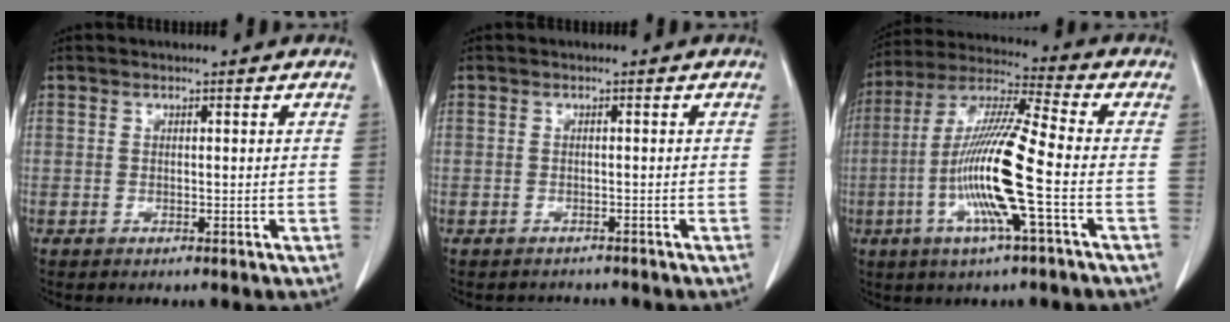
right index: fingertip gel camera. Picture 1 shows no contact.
{"total": 1.9, "force": [-1.7, 0.8, -0.3], "torque": [0.001, -0.001, -0.025]}
{"total": 14.7, "force": [-3.4, 0.1, 14.3], "torque": [-0.287, -0.005, -0.076]}